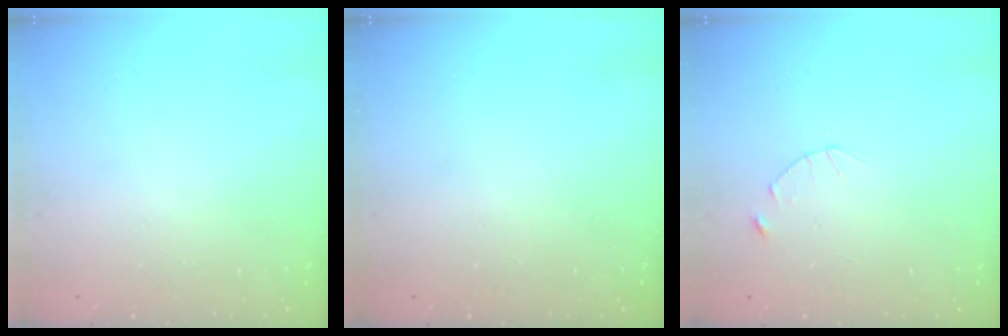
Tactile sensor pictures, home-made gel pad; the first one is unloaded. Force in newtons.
{"total": 0.0}
{"total": 2.5, "press": 2.4, "slide": 0.3}